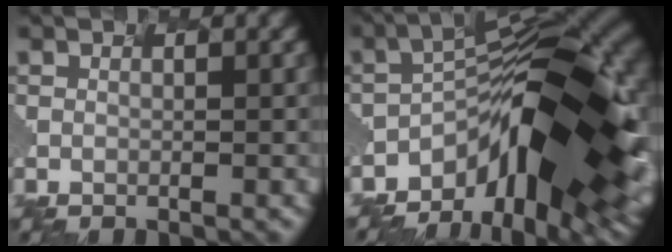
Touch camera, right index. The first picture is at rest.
{"total": 12.8, "force": [-6.6, 3.4, 10.4], "torque": [-0.165, 0.004, -0.099]}